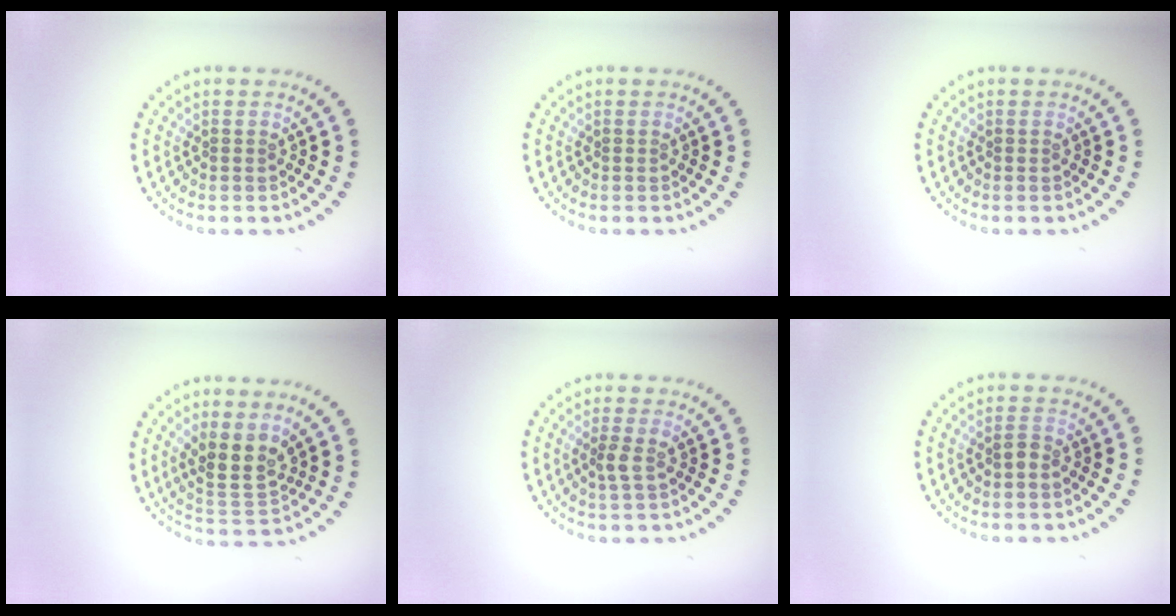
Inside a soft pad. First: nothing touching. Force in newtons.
{"total": 0.0}
{"total": 0.0}
{"total": 3.5, "press": 3.1, "slide": 1.6}
{"total": 1.3, "press": 1.0, "slide": 0.8}
{"total": 0.8, "press": 0.8, "slide": 0.2}